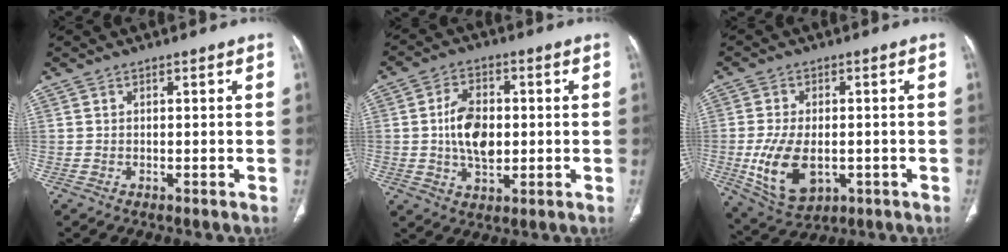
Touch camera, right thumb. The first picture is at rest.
{"total": 9.7, "force": [0.1, 6.2, 7.5], "torque": [-0.117, 0.004, 0.003]}
{"total": 11.7, "force": [-2.3, 7.0, 9.1], "torque": [-0.167, -0.005, -0.023]}